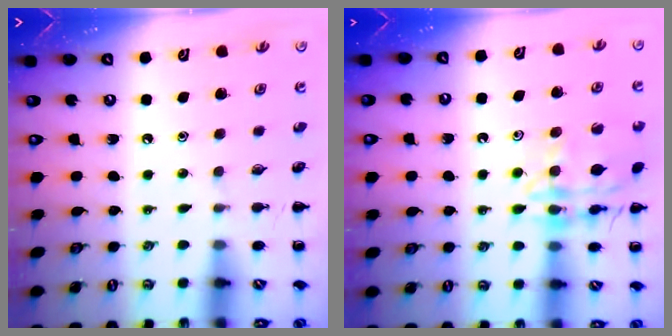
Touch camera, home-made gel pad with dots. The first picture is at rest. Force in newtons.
{"total": 15.0, "press": 14.9, "slide": 1.2}